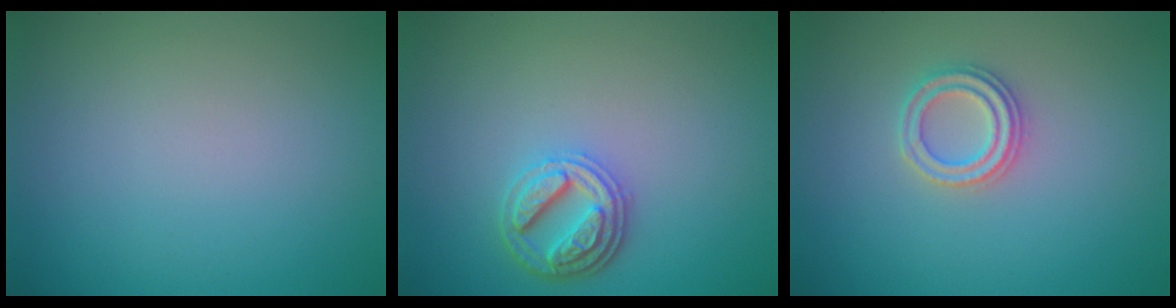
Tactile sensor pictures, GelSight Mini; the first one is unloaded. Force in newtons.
{"total": 3.5, "press": 3.1, "slide": 1.6}
{"total": 2.2, "press": 2.2, "slide": 0.3}